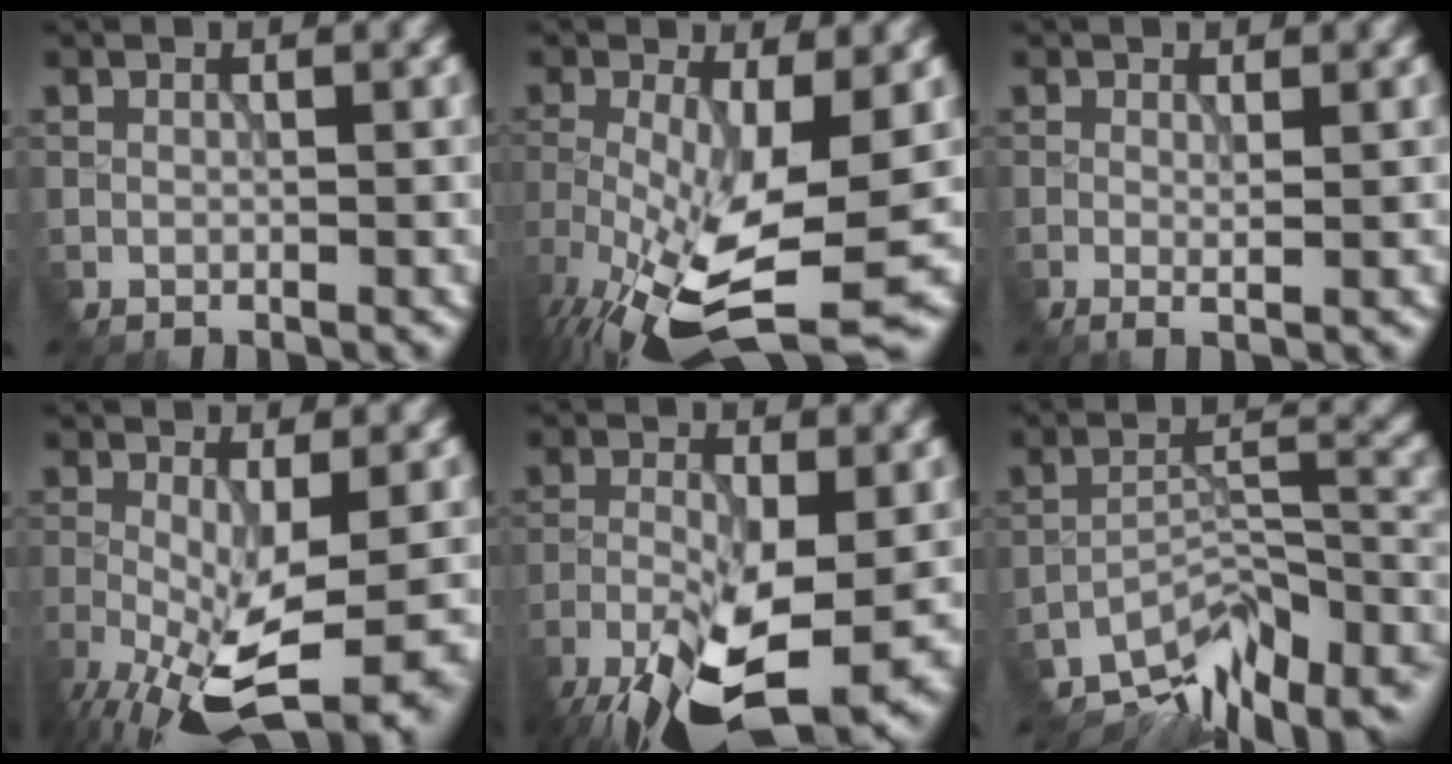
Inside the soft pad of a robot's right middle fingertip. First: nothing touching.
{"total": 10.7, "force": [-4.1, 3.4, 9.3], "torque": [-0.199, -0.028, -0.064]}
{"total": 1.0, "force": [0.0, 0.1, 1.0], "torque": [-0.024, 0.003, -0.002]}
{"total": 10.5, "force": [-5.4, 2.8, 8.6], "torque": [-0.179, -0.030, -0.081]}
{"total": 12.4, "force": [-7.6, 3.9, 9.0], "torque": [-0.195, -0.034, -0.123]}
{"total": 9.5, "force": [-7.7, 3.6, 4.3], "torque": [-0.061, 0.006, -0.130]}